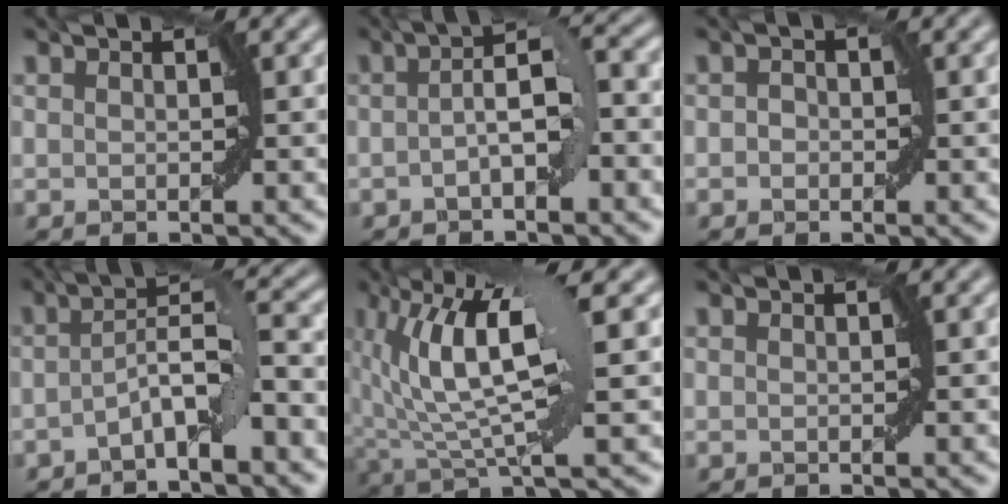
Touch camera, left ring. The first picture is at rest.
{"total": 4.2, "force": [-0.6, 1.1, 4.0], "torque": [-0.069, 0.016, -0.018]}
{"total": 0.8, "force": [-0.2, 0.7, 0.3], "torque": [-0.003, -0.002, -0.006]}
{"total": 4.2, "force": [-1.9, 0.7, 3.7], "torque": [-0.061, 0.016, -0.044]}
{"total": 8.5, "force": [2.7, 2.0, 7.8], "torque": [-0.157, 0.007, 0.051]}
{"total": 0.0}